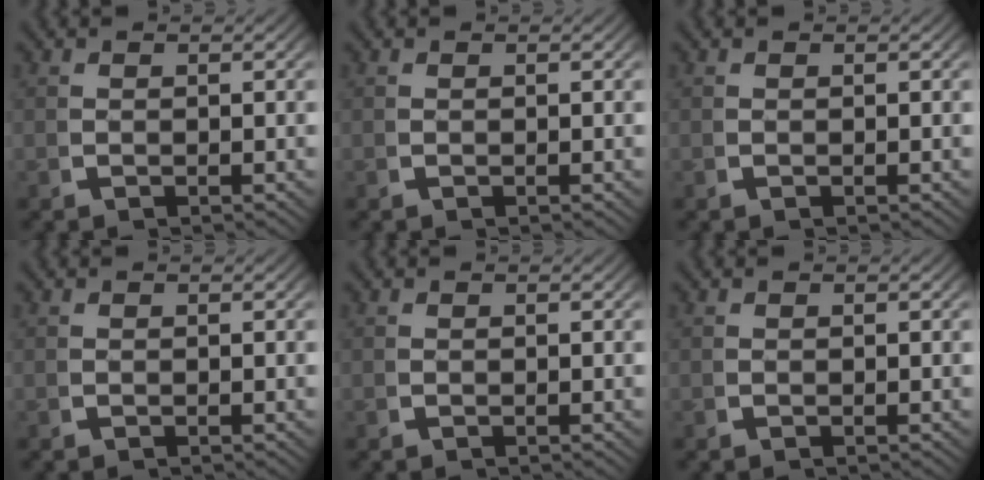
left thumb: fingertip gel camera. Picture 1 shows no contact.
{"total": 0.0}
{"total": 0.0}
{"total": 0.0}
{"total": 0.0}
{"total": 0.0}